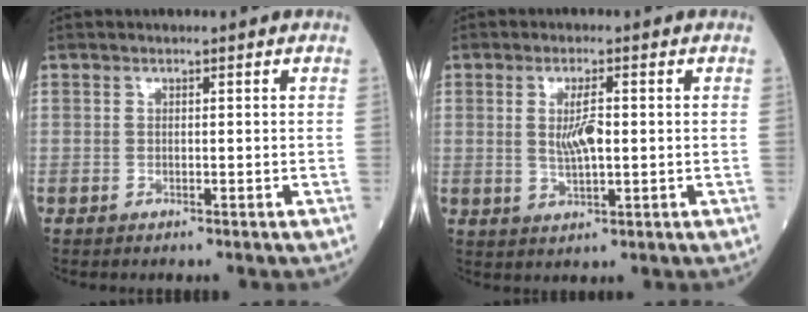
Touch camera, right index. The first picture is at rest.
{"total": 4.6, "force": [0.4, 0.9, 4.5], "torque": [-0.086, -0.001, 0.010]}